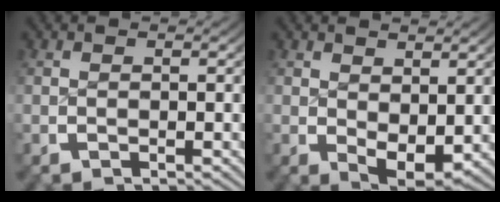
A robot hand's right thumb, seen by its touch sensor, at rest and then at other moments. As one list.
[{"total": 3.5, "force": [0.5, 2.2, 2.7], "torque": [-0.045, -0.021, 0.019]}]